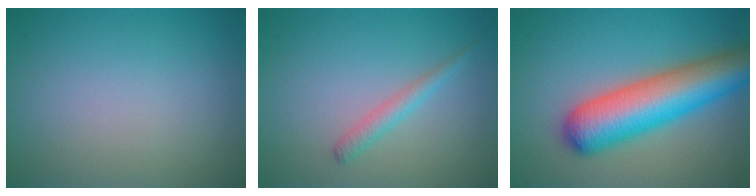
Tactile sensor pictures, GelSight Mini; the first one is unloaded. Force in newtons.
{"total": 1.6, "press": 1.6, "slide": 0.1}
{"total": 9.6, "press": 9.6, "slide": 0.4}